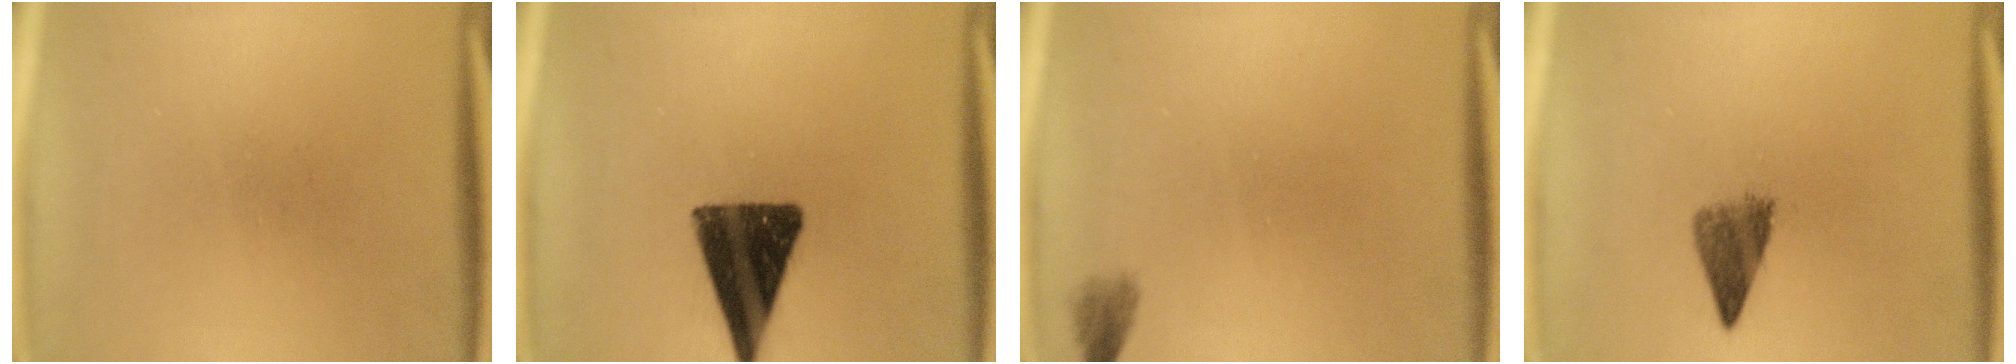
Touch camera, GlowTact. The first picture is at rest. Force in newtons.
{"total": 14.1}
{"total": 1.3}
{"total": 4.3}